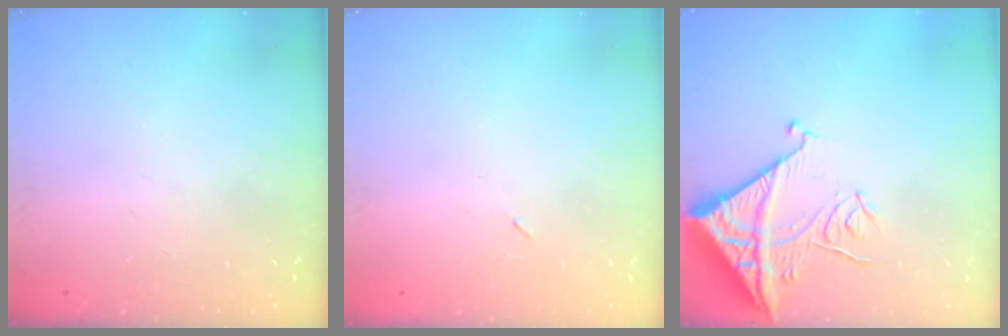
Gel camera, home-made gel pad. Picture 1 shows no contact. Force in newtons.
{"total": 2.2, "press": 2.1, "slide": 0.9}
{"total": 13.7, "press": 13.6, "slide": 1.1}